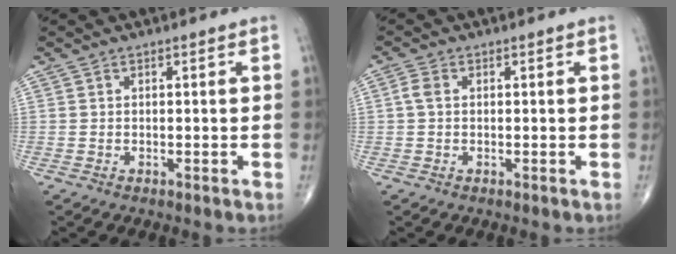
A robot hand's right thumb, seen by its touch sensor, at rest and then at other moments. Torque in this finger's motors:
{"motor_torque": [0.00, 0.00, 0.02, 0.00, 0.00]}